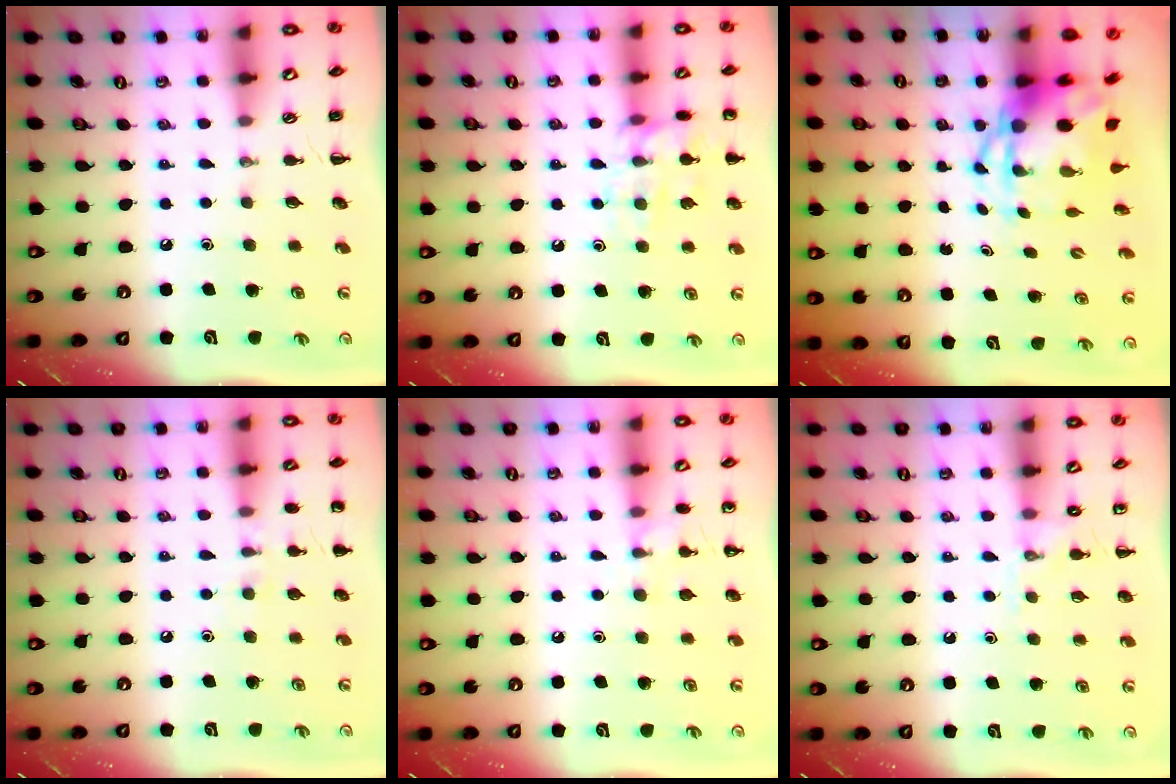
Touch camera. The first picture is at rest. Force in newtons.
{"total": 12.8, "press": 12.8, "slide": 0.7}
{"total": 4.8, "press": 4.6, "slide": 1.4}
{"total": 5.9, "press": 5.8, "slide": 1.4}
{"total": 8.7, "press": 8.5, "slide": 1.8}
{"total": 6.9, "press": 6.6, "slide": 1.8}